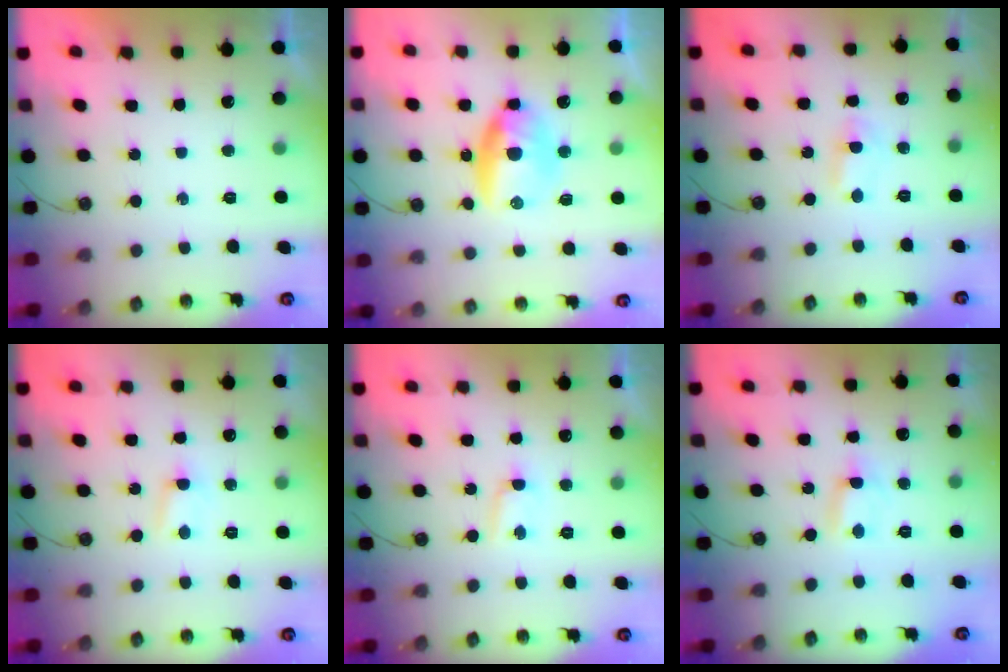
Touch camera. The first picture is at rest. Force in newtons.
{"total": 10.3, "press": 10.3, "slide": 0.8}
{"total": 1.2, "press": 1.0, "slide": 0.7}
{"total": 2.8, "press": 2.8, "slide": 0.3}
{"total": 2.5, "press": 2.3, "slide": 0.8}
{"total": 0.6, "press": 0.3, "slide": 0.5}